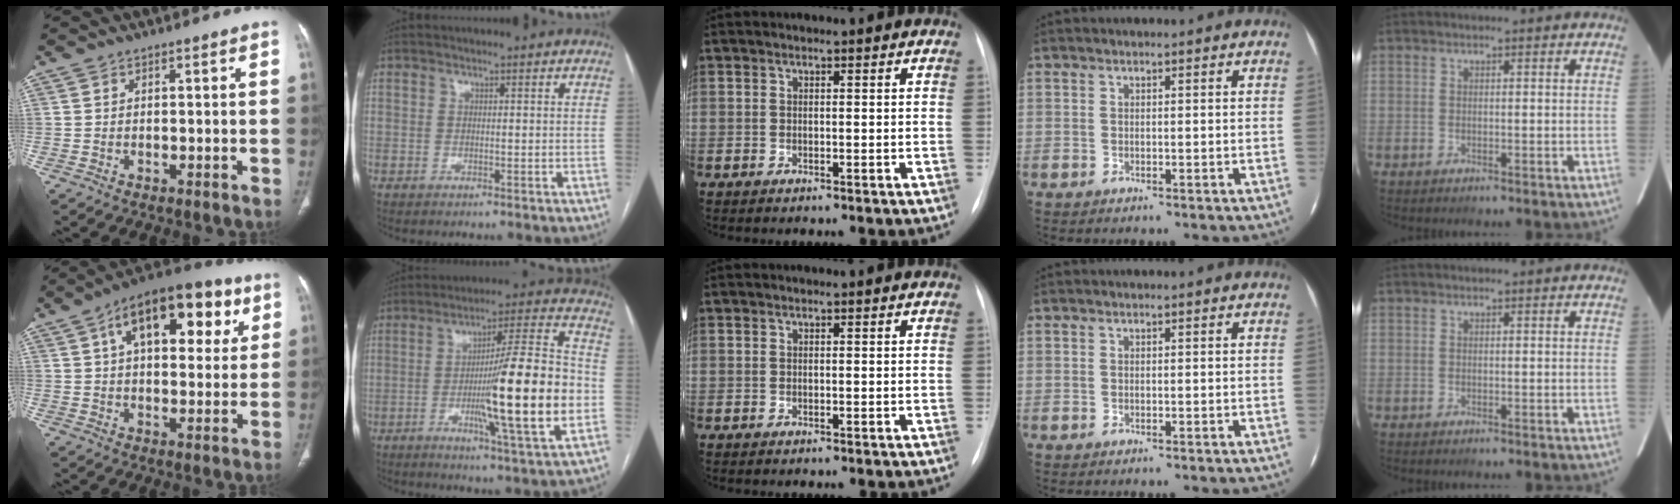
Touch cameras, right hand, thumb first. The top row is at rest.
{"thumb": {"total": 20.2, "force": [7.8, 10.4, 15.5], "torque": [-0.192, 0.008, 0.114]}, "index": {"total": 19.6, "force": [-3.9, 0.2, 19.2], "torque": [-0.301, -0.007, -0.064]}}